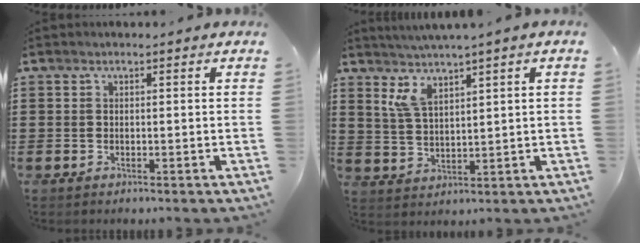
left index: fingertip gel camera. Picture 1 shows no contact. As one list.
[{"total": 4.8, "force": [2.8, 1.0, 3.8], "torque": [-0.081, -0.002, 0.050]}]